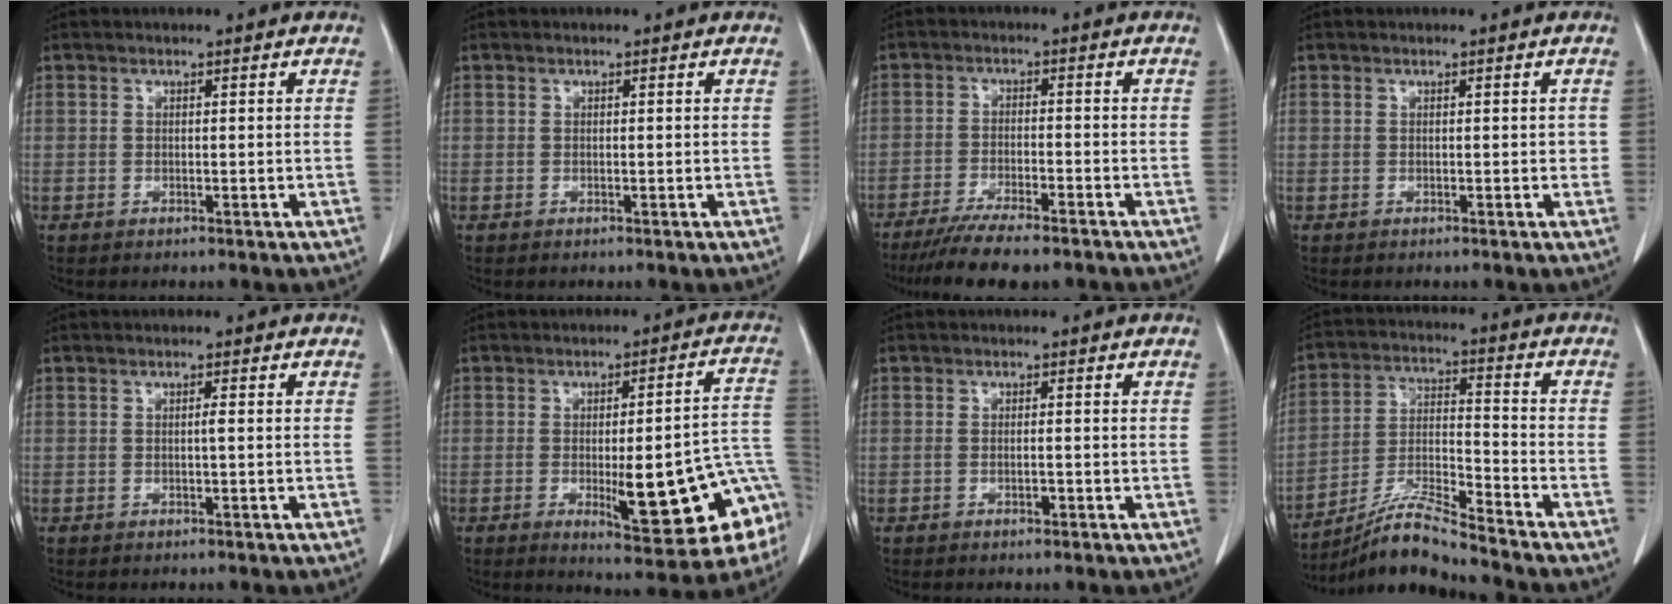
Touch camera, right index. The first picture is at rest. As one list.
[{"total": 0.0}, {"total": 10.9, "force": [-9.0, 1.6, 6.0], "torque": [-0.090, -0.020, -0.141]}, {"total": 0.6, "force": [0.1, 0.4, 0.5], "torque": [-0.002, 0.002, 0.001]}, {"total": 0.5, "force": [-0.1, -0.1, 0.5], "torque": [-0.006, 0.001, -0.001]}, {"total": 17.9, "force": [-5.0, 3.5, 16.9], "torque": [-0.139, 0.024, -0.046]}, {"total": 0.9, "force": [-0.4, 0.2, 0.8], "torque": [-0.017, -0.001, -0.005]}, {"total": 9.9, "force": [-9.0, -1.2, 3.9], "torque": [-0.080, -0.003, -0.166]}]